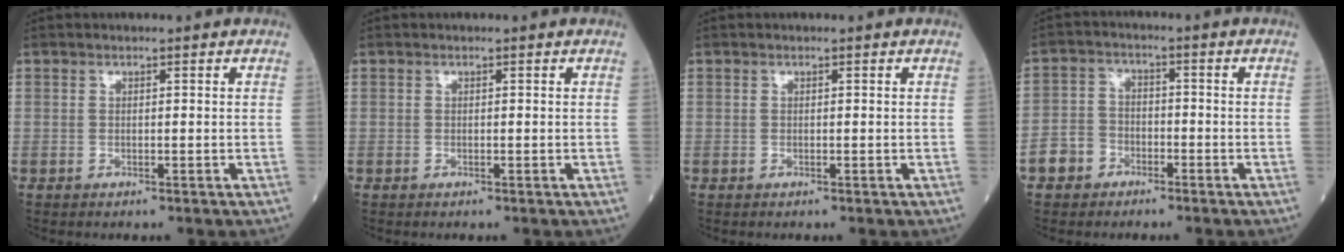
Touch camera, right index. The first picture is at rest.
{"total": 0.0}
{"total": 0.0}
{"total": 4.8, "force": [-2.9, 3.6, 1.2], "torque": [-0.029, 0.016, -0.057]}